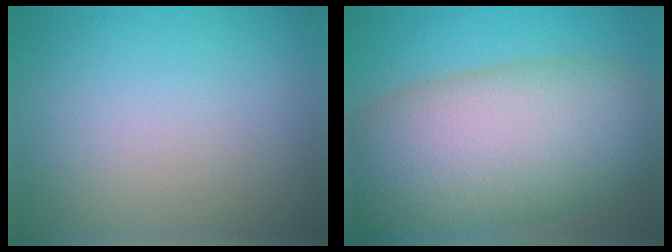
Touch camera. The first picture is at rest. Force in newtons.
{"total": 14.3, "press": 14.2, "slide": 0.7}